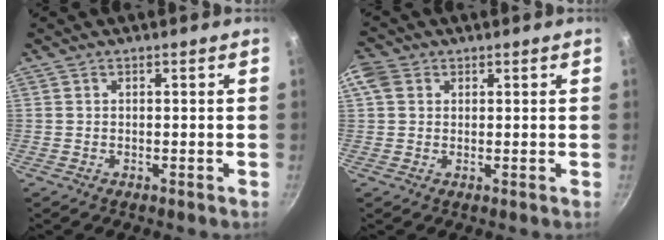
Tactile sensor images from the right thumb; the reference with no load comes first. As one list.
[{"total": 4.1, "force": [1.3, 3.4, 2.0], "torque": [-0.031, 0.001, 0.015]}]